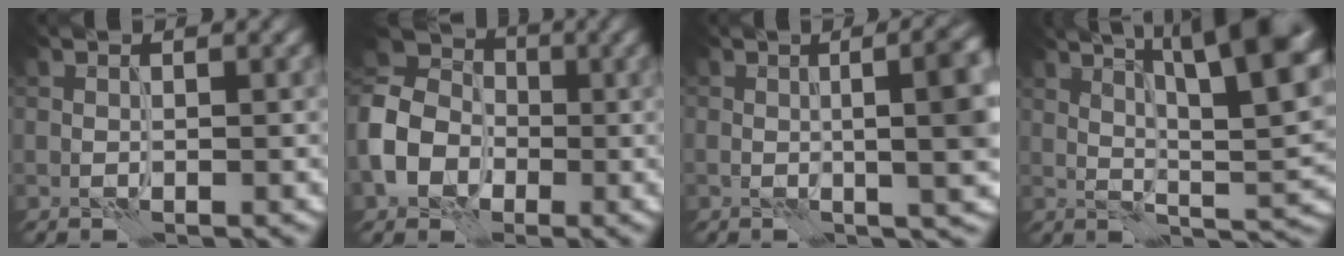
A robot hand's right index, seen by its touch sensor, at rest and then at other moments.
{"total": 9.2, "force": [-2.6, 7.4, 4.9], "torque": [-0.120, -0.011, -0.050]}
{"total": 10.8, "force": [1.5, 4.2, 9.8], "torque": [-0.078, 0.029, 0.018]}
{"total": 13.9, "force": [6.3, 4.5, 11.6], "torque": [-0.158, 0.016, 0.087]}